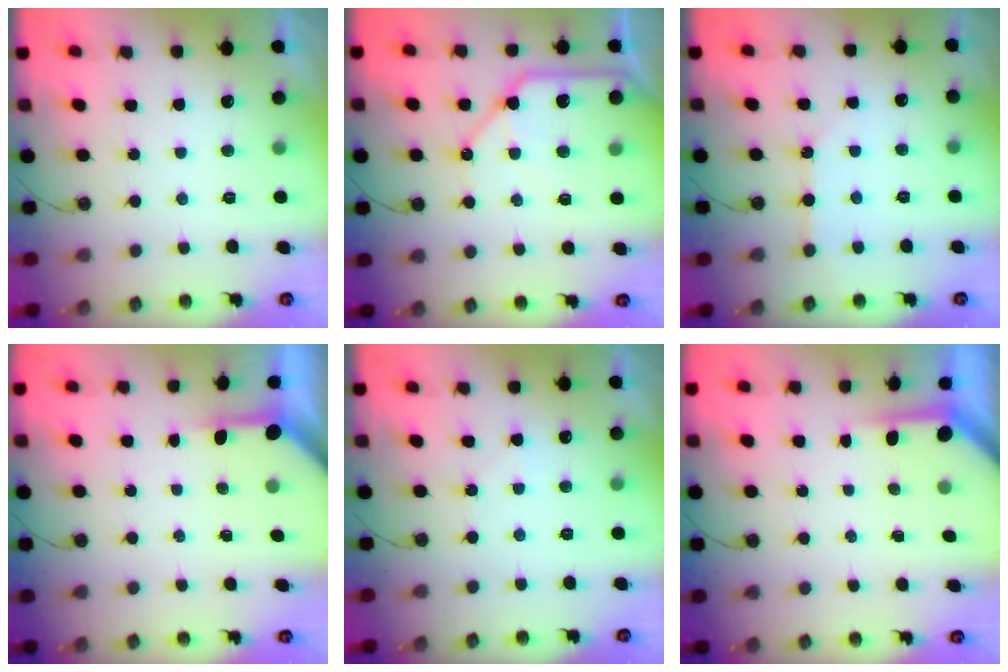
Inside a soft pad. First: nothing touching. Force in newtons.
{"total": 11.2, "press": 11.1, "slide": 1.5}
{"total": 2.0, "press": 2.0, "slide": 0.1}
{"total": 3.4, "press": 3.3, "slide": 0.4}
{"total": 4.4, "press": 4.4, "slide": 0.8}
{"total": 3.6, "press": 3.6, "slide": 0.4}